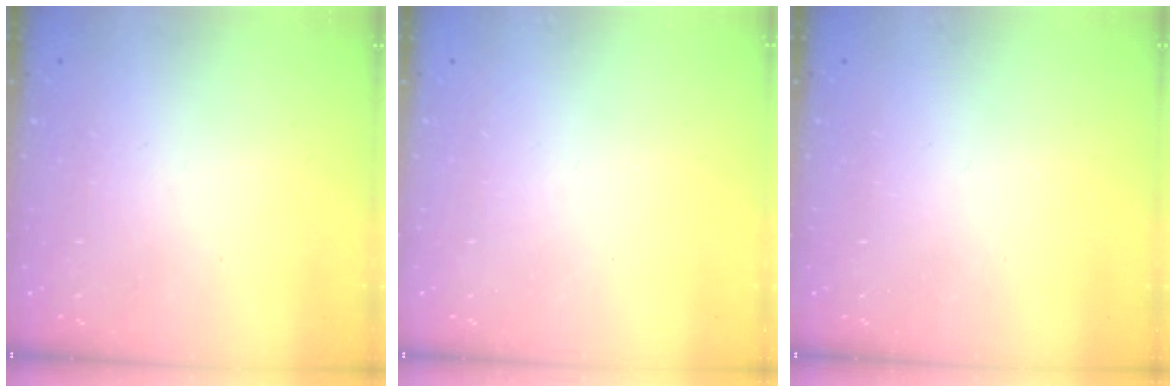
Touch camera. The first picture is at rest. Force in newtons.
{"total": 0.0}
{"total": 0.0}